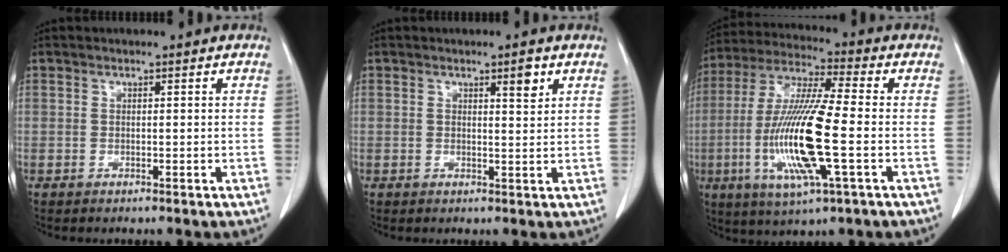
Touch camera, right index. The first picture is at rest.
{"total": 2.6, "force": [1.5, 0.4, 2.1], "torque": [-0.031, -0.006, 0.022]}
{"total": 16.7, "force": [-3.4, 1.4, 16.3], "torque": [-0.339, -0.014, -0.065]}